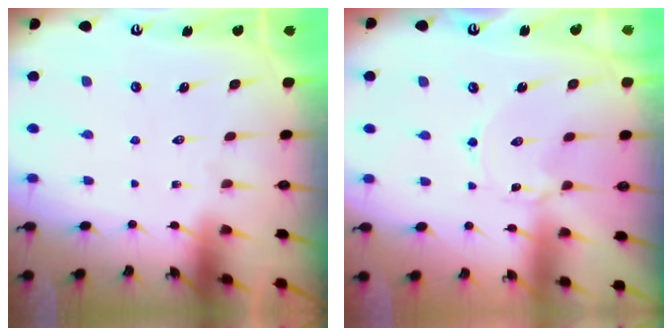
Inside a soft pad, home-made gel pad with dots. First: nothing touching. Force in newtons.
{"total": 1.0, "press": 1.0, "slide": 0.2}